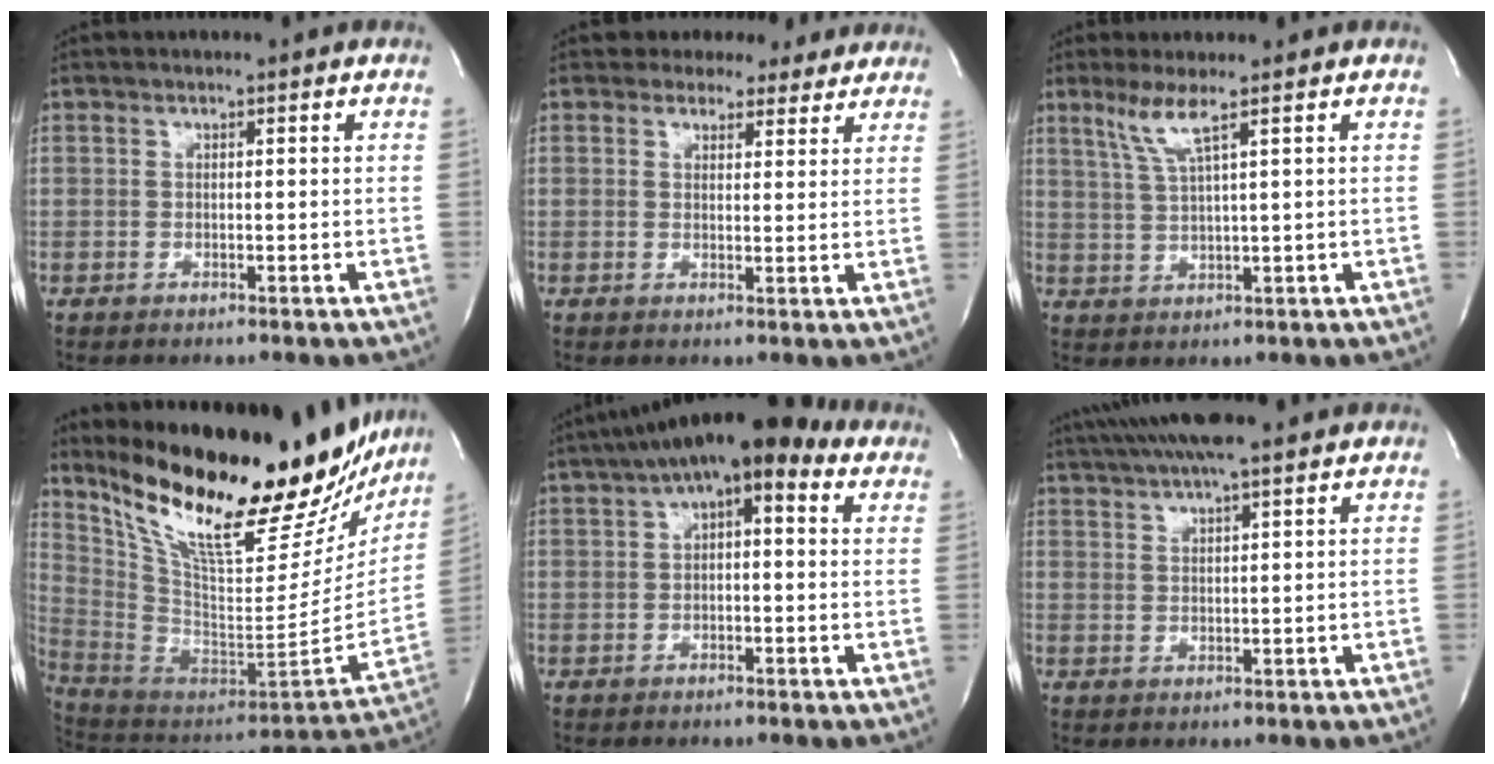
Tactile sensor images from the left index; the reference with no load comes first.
{"total": 7.6, "force": [6.7, 3.6, 0.4], "torque": [0.015, 0.009, 0.061]}
{"total": 4.3, "force": [2.6, -0.6, 3.4], "torque": [-0.080, -0.001, 0.058]}
{"total": 31.6, "force": [24.4, 7.8, 18.5], "torque": [-0.309, -0.051, 0.365]}
{"total": 13.9, "force": [7.4, 4.8, 10.7], "torque": [-0.170, 0.051, 0.107]}
{"total": 10.4, "force": [8.8, -0.1, 5.5], "torque": [-0.103, 0.028, 0.132]}